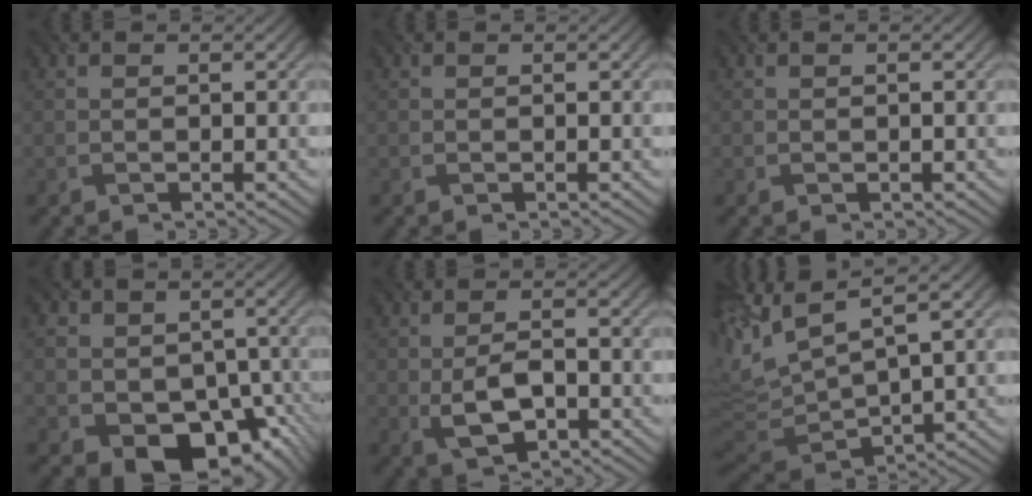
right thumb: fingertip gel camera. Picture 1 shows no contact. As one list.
[{"total": 0.0}, {"total": 0.0}, {"total": 13.8, "force": [-4.9, 10.8, 7.0], "torque": [-0.114, -0.029, -0.078]}, {"total": 4.8, "force": [-1.3, 2.4, 3.9], "torque": [-0.083, -0.002, -0.025]}, {"total": 10.8, "force": [4.3, 3.8, 9.1], "torque": [-0.232, 0.010, 0.081]}]